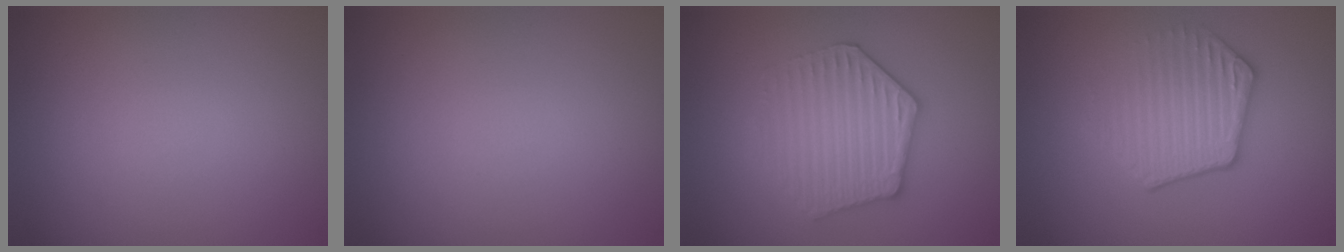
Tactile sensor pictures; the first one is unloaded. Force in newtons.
{"total": 0.0}
{"total": 4.2, "press": 3.9, "slide": 1.5}
{"total": 3.4, "press": 3.1, "slide": 1.4}